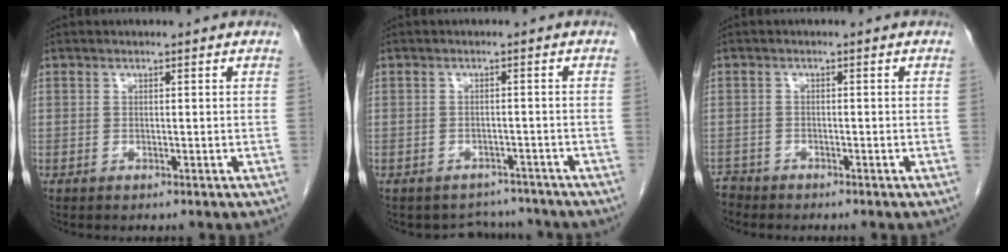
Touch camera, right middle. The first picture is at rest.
{"total": 4.9, "force": [-4.4, 2.2, -0.6], "torque": [0.012, 0.018, -0.054]}
{"total": 2.0, "force": [-1.9, 0.4, -0.5], "torque": [0.005, -0.006, -0.038]}